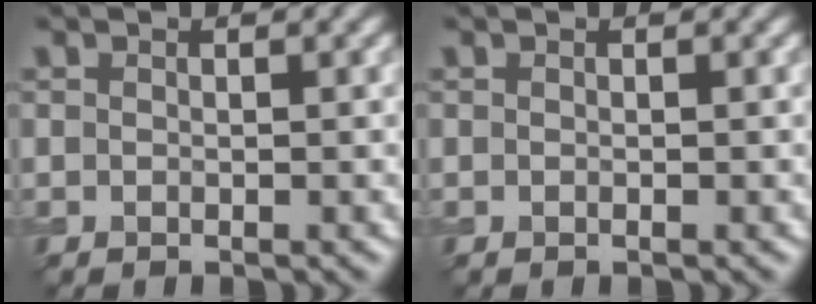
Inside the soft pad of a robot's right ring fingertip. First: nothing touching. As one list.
[{"total": 0.0}]